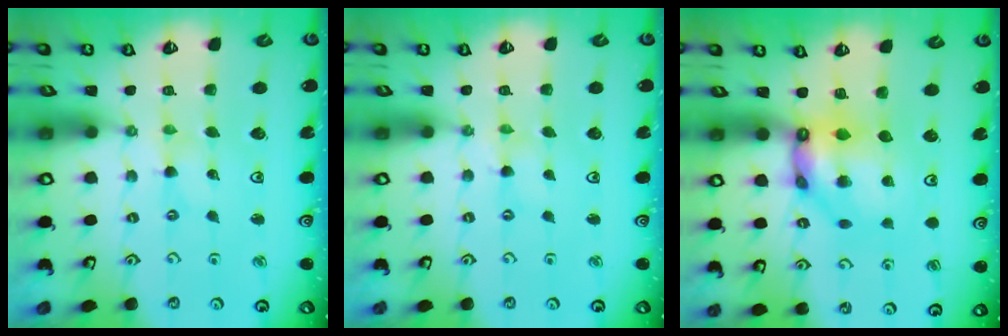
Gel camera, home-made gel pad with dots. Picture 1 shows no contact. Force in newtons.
{"total": 0.0}
{"total": 10.8, "press": 10.7, "slide": 1.4}